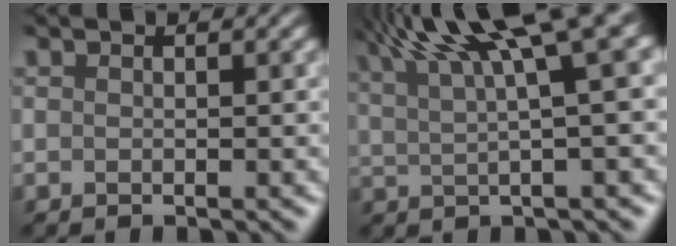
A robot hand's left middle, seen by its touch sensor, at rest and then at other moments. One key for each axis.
{"total": 11.0, "fx": 6.0, "fy": 2.4, "fz": 8.9, "tx": -0.127, "ty": 0.035, "tz": 0.098}